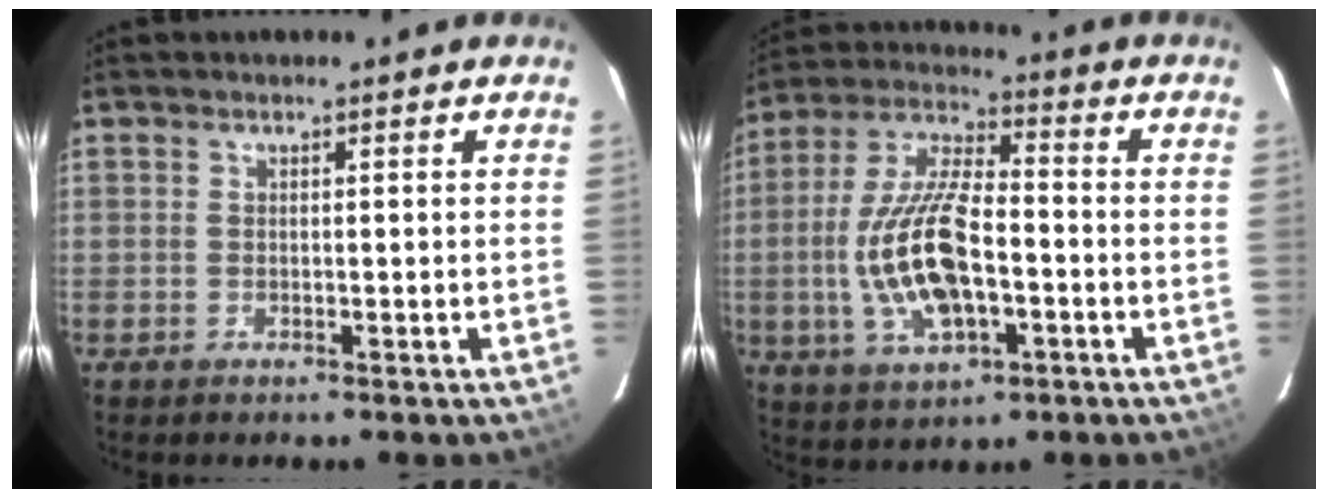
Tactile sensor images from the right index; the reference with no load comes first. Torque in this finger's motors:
{"motor_torque": [1.49, -0.65, 0.89, 0.21]}